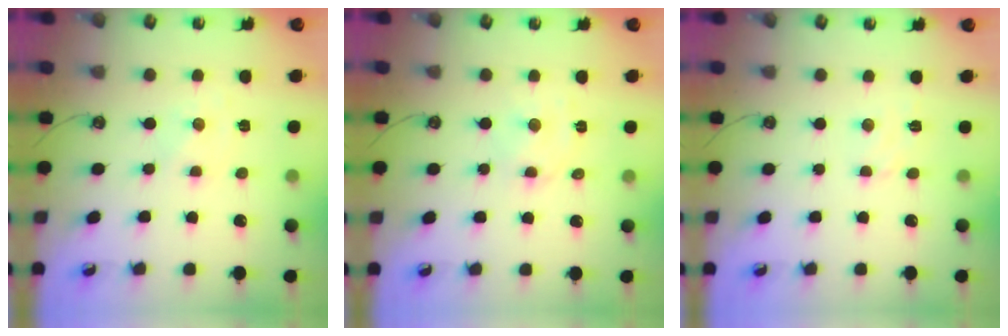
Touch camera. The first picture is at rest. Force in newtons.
{"total": 3.8, "press": 3.7, "slide": 0.5}
{"total": 3.1, "press": 3.1, "slide": 0.5}